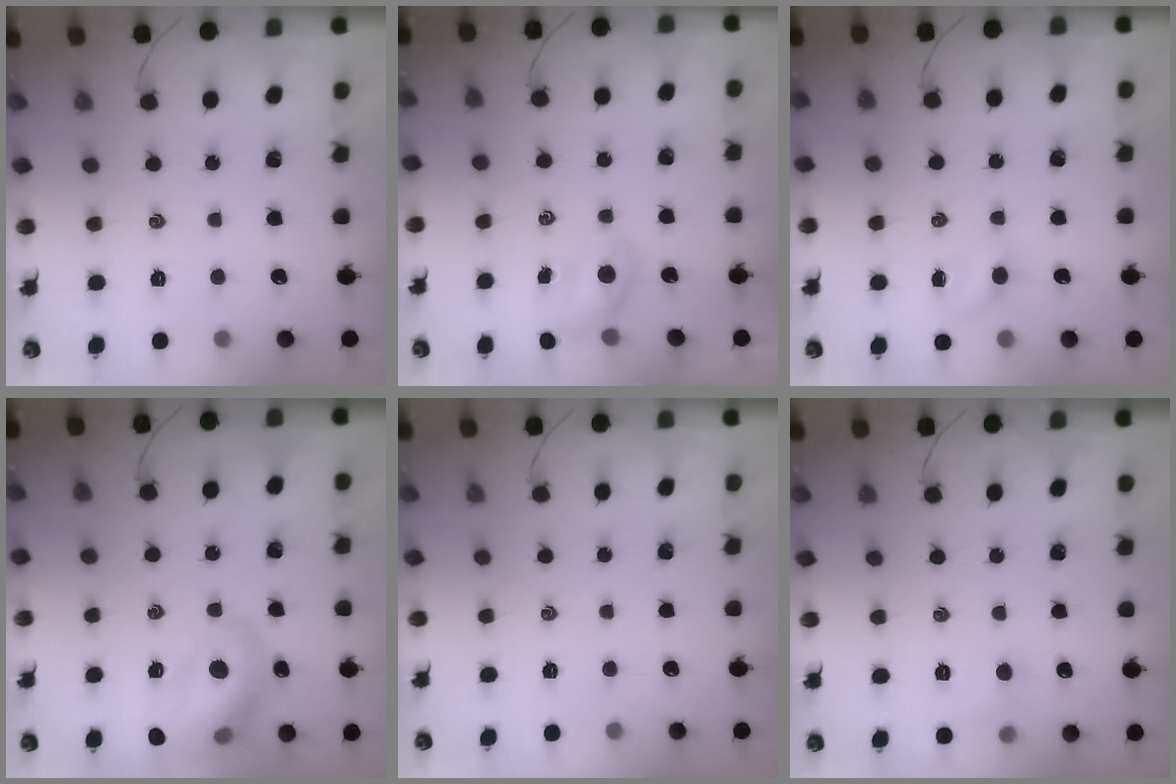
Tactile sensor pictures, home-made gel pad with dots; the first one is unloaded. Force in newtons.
{"total": 4.8, "press": 4.8, "slide": 0.6}
{"total": 2.8, "press": 2.7, "slide": 0.9}
{"total": 16.4, "press": 16.0, "slide": 3.3}
{"total": 0.0}
{"total": 5.2, "press": 4.9, "slide": 1.6}